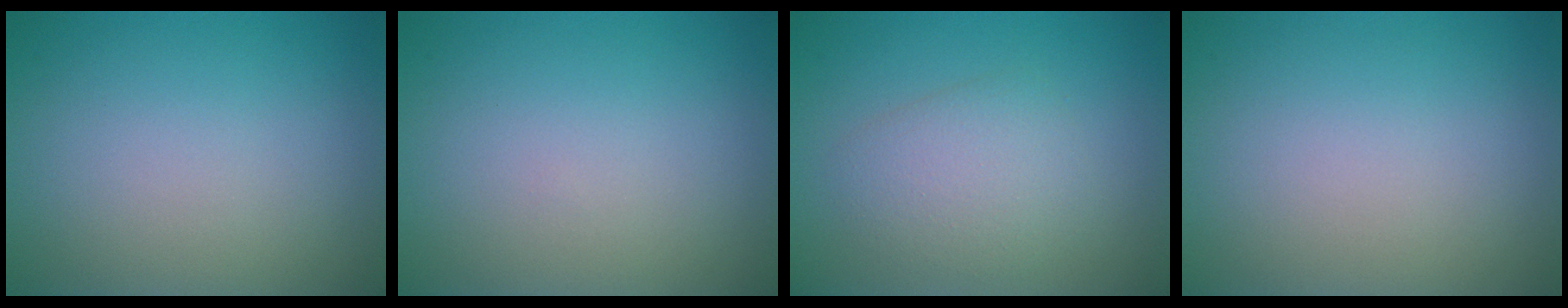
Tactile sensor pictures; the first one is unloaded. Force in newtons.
{"total": 0.0}
{"total": 3.1, "press": 3.1, "slide": 0.0}
{"total": 0.0}